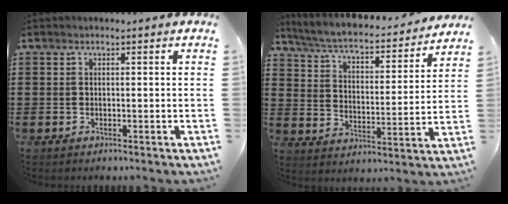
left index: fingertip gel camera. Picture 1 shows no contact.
{"total": 4.7, "force": [4.3, 0.4, 1.7], "torque": [-0.055, -0.035, 0.066]}